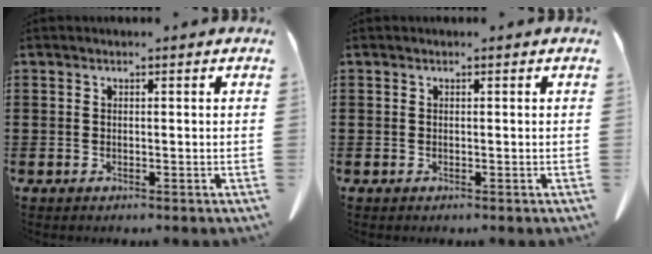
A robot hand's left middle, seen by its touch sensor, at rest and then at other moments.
{"total": 0.0}